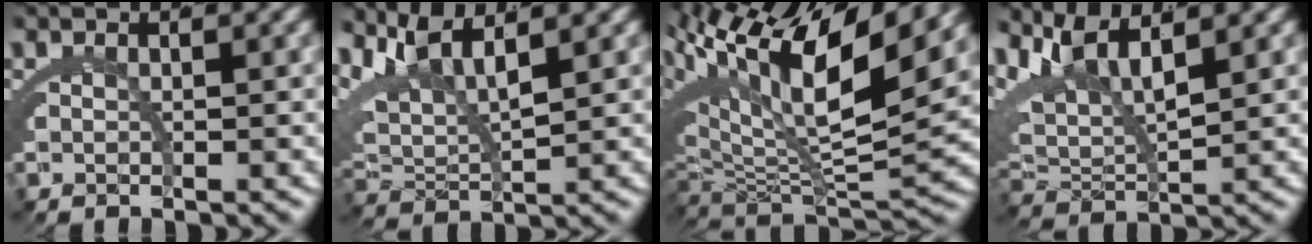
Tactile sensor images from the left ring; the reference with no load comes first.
{"total": 8.5, "force": [3.5, 5.6, 5.3], "torque": [-0.137, -0.001, 0.059]}
{"total": 14.6, "force": [5.5, 6.7, 11.7], "torque": [-0.200, 0.019, 0.086]}
{"total": 9.2, "force": [3.1, 6.4, 5.8], "torque": [-0.150, -0.008, 0.056]}